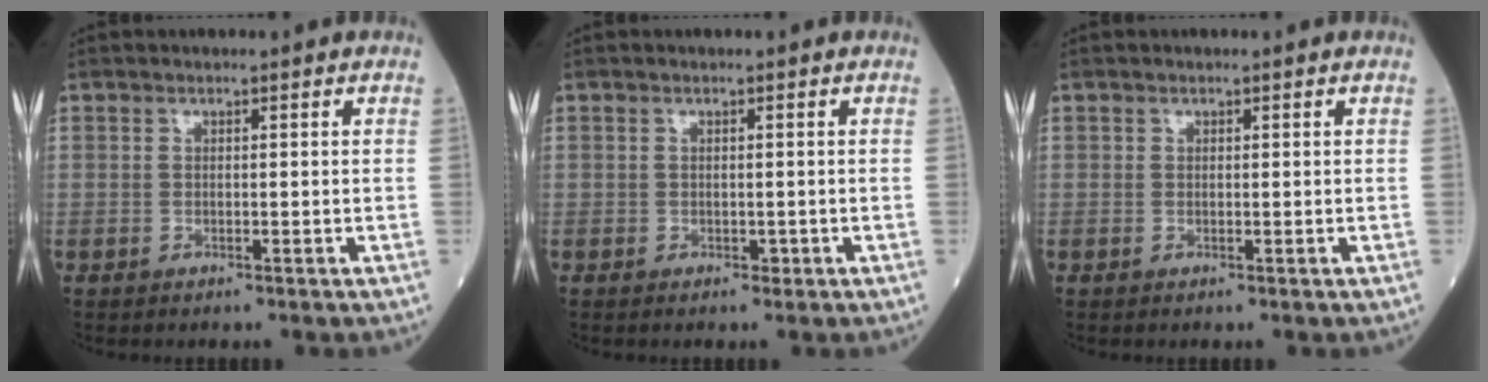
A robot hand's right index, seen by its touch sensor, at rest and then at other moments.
{"total": 0.8, "force": [-0.4, 0.4, 0.5], "torque": [-0.002, 0.000, -0.005]}
{"total": 0.0}